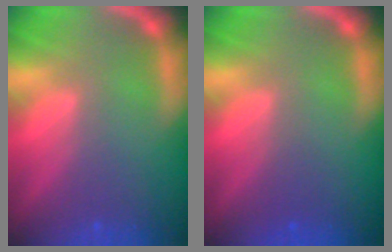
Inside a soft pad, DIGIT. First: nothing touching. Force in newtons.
{"total": 1.0}